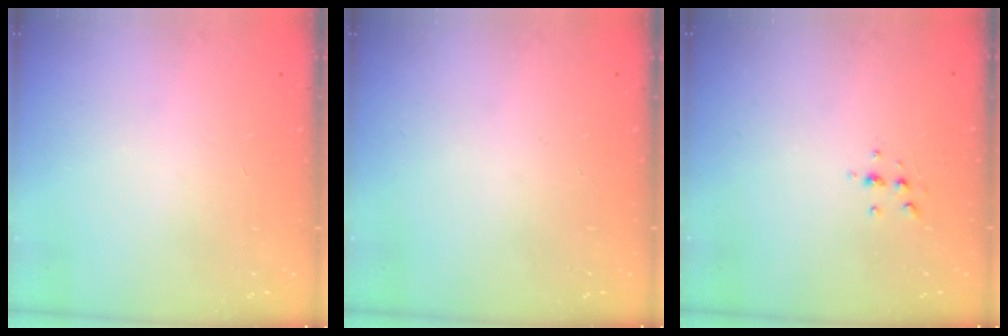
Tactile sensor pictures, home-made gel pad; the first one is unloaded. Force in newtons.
{"total": 0.0}
{"total": 6.1, "press": 6.1, "slide": 0.7}